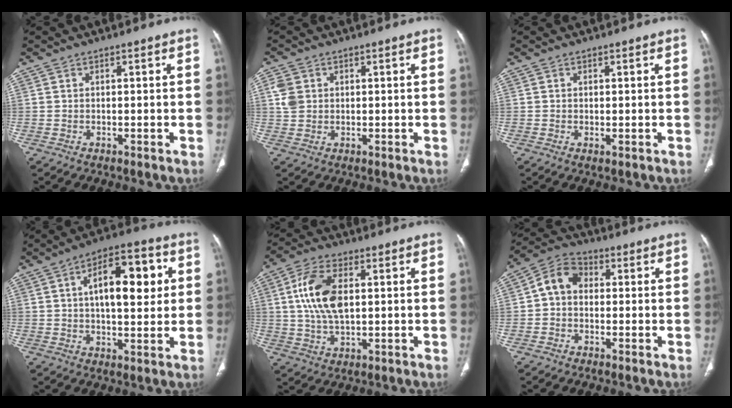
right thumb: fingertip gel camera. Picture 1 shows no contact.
{"total": 4.0, "force": [1.0, 3.4, 2.0], "torque": [-0.035, 0.001, 0.020]}
{"total": 0.8, "force": [-0.1, 0.4, 0.7], "torque": [-0.016, -0.004, -0.001]}
{"total": 14.6, "force": [3.3, 6.8, 12.5], "torque": [-0.162, 0.012, 0.046]}
{"total": 11.6, "force": [1.9, 6.2, 9.6], "torque": [-0.193, 0.004, 0.037]}
{"total": 7.0, "force": [0.2, 5.5, 4.4], "torque": [-0.065, 0.022, -0.011]}